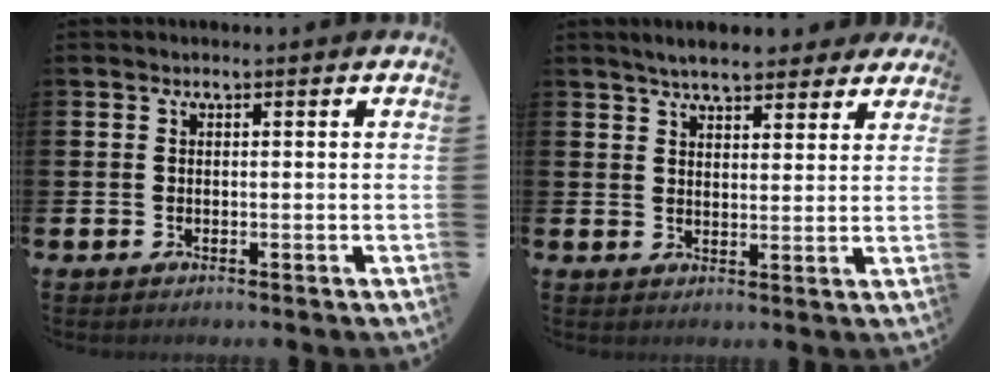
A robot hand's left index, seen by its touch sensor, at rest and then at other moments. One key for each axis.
{"total": 5.7, "fx": 5.3, "fy": 1.3, "fz": 1.6, "tx": -0.033, "ty": -0.020, "tz": 0.094}